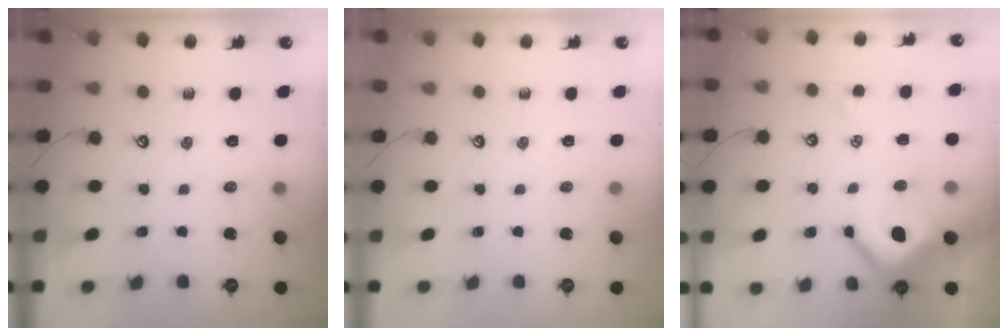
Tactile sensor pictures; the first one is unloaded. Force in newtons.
{"total": 0.0}
{"total": 8.1, "press": 7.9, "slide": 1.5}